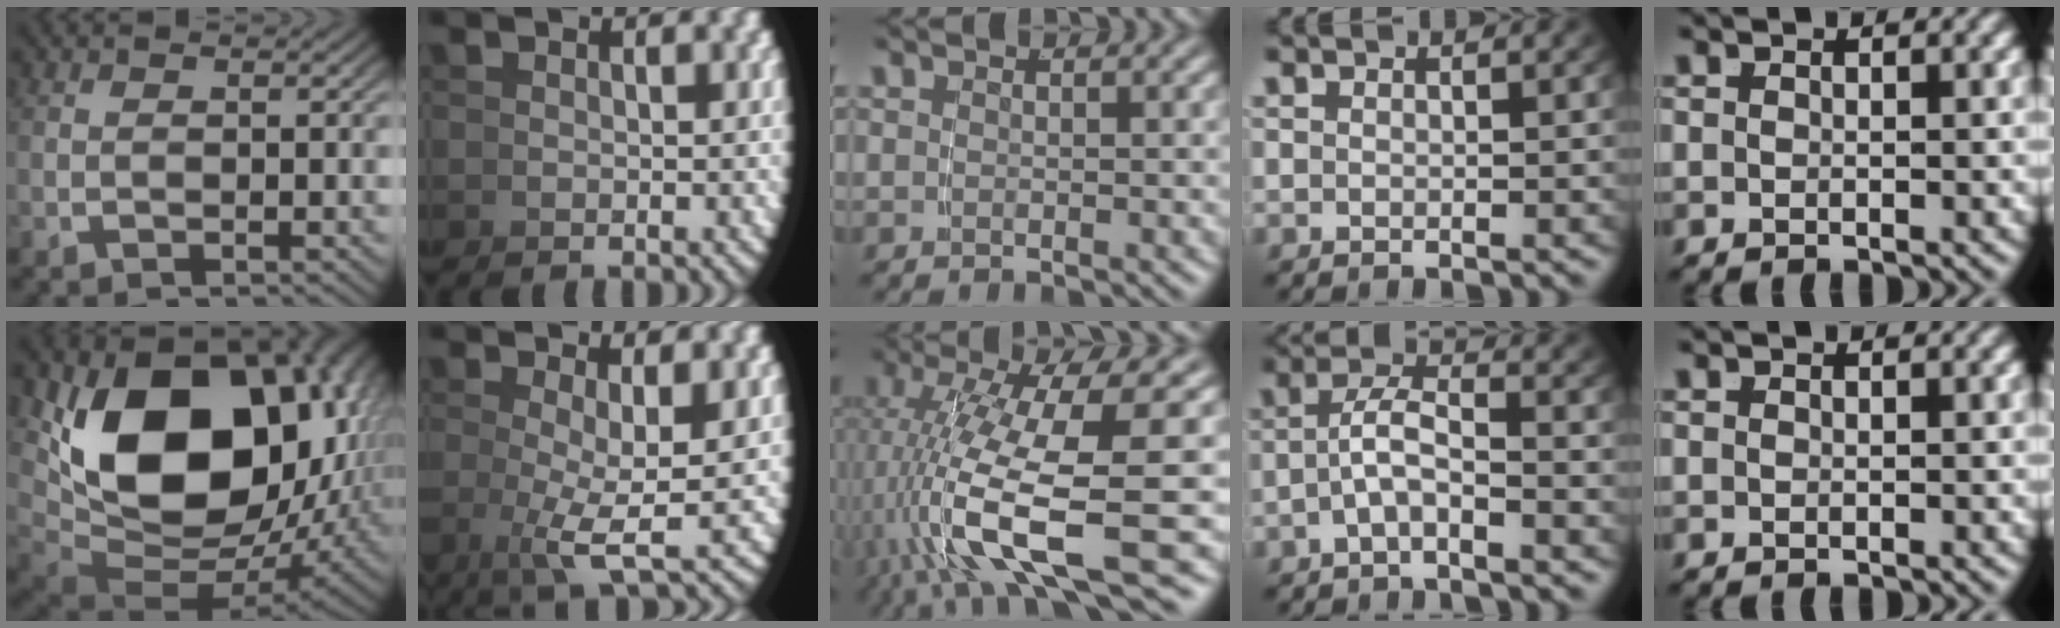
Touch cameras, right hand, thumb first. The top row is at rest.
{"thumb": {"total": 22.1, "force": [0.5, 14.7, 16.5], "torque": [-0.326, -0.071, 0.038]}, "index": {"total": 4.8, "force": [0.2, 1.6, 4.6], "torque": [-0.087, -0.021, 0.011]}, "middle": {"total": 10.4, "force": [-3.2, 3.8, 9.2], "torque": [-0.169, -0.030, -0.029]}, "ring": {"total": 2.9, "force": [-1.3, 1.1, 2.4], "torque": [-0.043, 0.002, -0.028]}}